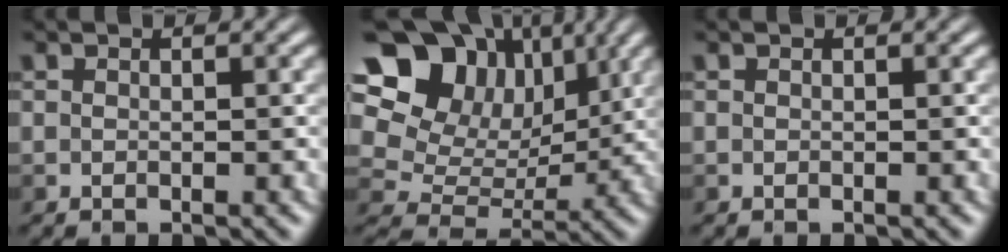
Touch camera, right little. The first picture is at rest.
{"total": 14.6, "force": [7.2, 10.5, 7.2], "torque": [-0.148, 0.056, 0.126]}
{"total": 0.0}